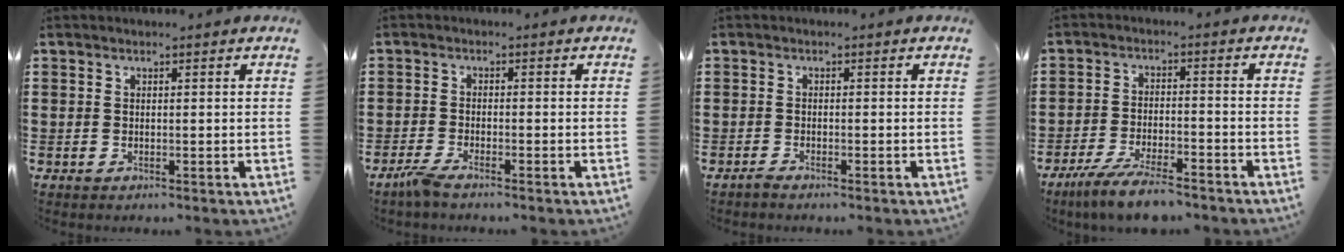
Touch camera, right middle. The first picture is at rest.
{"total": 2.4, "force": [-1.9, 0.2, 1.5], "torque": [-0.039, -0.003, -0.039]}
{"total": 0.9, "force": [-0.8, 0.1, 0.3], "torque": [-0.009, -0.004, -0.015]}
{"total": 6.4, "force": [-5.4, 0.8, 3.3], "torque": [-0.071, -0.005, -0.104]}